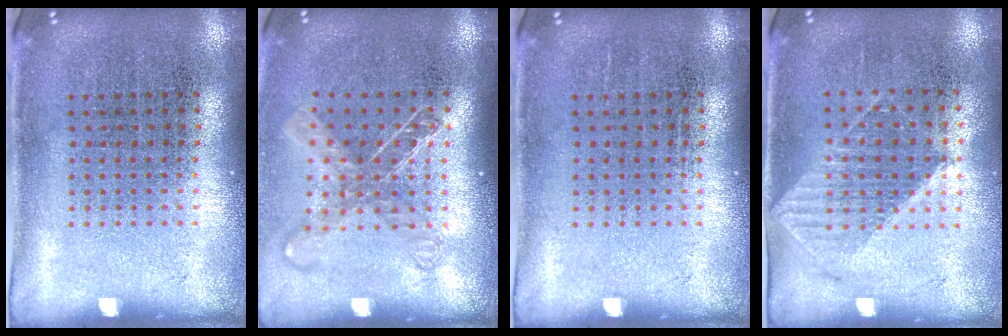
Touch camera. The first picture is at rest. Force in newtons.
{"total": 1.5, "press": 1.2, "slide": 0.9}
{"total": 0.0}
{"total": 1.1, "press": 1.0, "slide": 0.3}